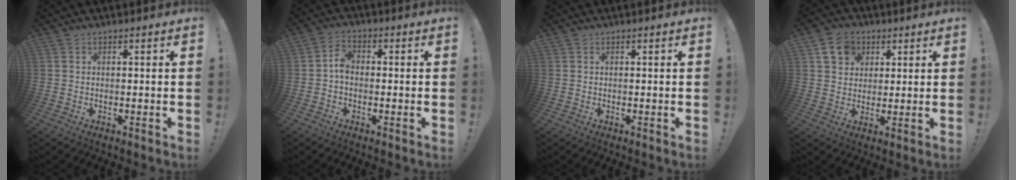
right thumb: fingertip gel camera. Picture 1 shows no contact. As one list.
[{"total": 4.3, "force": [-1.0, 2.9, 3.0], "torque": [-0.049, 0.012, -0.018]}, {"total": 0.0}, {"total": 9.5, "force": [4.1, 7.9, 3.4], "torque": [-0.050, -0.013, 0.083]}]